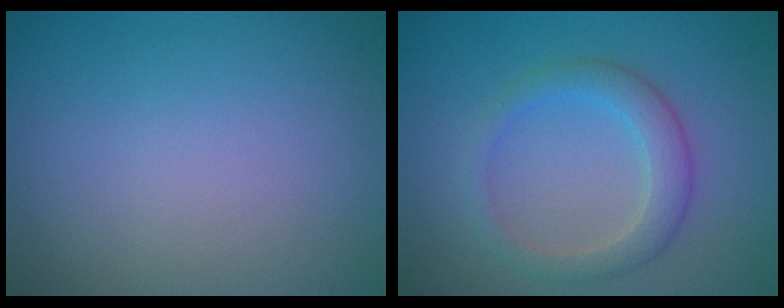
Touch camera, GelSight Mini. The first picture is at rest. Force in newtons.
{"total": 2.8, "press": 2.8, "slide": 0.2}